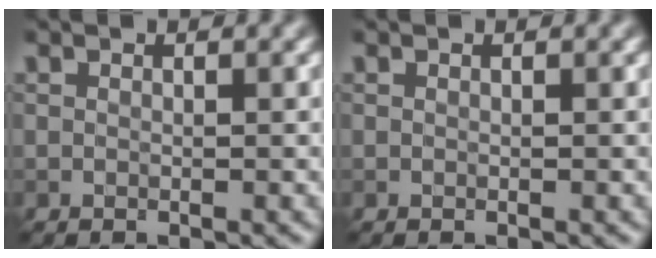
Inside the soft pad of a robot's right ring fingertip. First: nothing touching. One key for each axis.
{"total": 0.0}